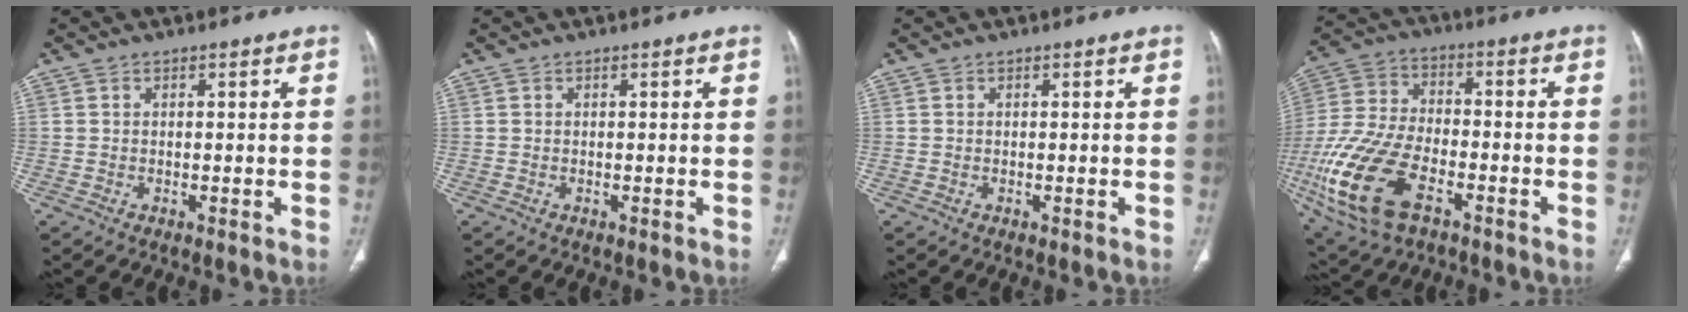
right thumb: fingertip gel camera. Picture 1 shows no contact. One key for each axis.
{"total": 0.0}
{"total": 0.0}
{"total": 20.2, "fx": -8.3, "fy": 10.7, "fz": 15.1, "tx": -0.339, "ty": 0.009, "tz": -0.149}